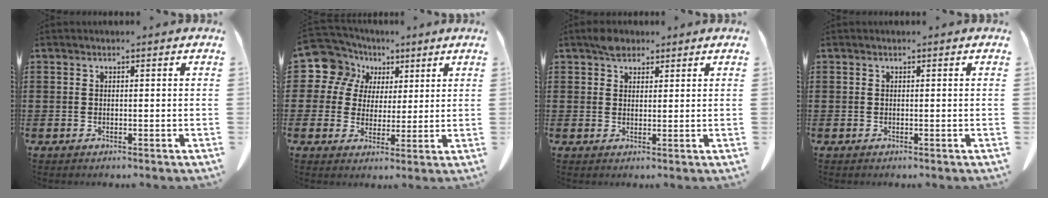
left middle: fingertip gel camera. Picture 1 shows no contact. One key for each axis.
{"total": 9.0, "fx": 4.0, "fy": 7.8, "fz": 2.2, "tx": -0.104, "ty": -0.020, "tz": 0.070}
{"total": 2.7, "fx": 2.2, "fy": 1.4, "fz": 0.7, "tx": -0.011, "ty": 0.001, "tz": 0.041}
{"total": 0.0}